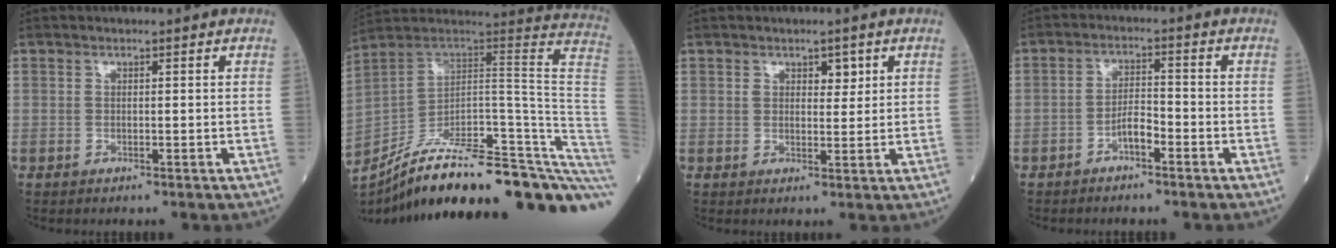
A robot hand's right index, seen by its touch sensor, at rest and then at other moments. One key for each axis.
{"total": 34.1, "fx": -26.1, "fy": 3.9, "fz": 21.6, "tx": -0.212, "ty": -0.016, "tz": -0.362}
{"total": 2.6, "fx": 1.3, "fy": 1.5, "fz": 1.6, "tx": -0.015, "ty": 0.001, "tz": 0.018}
{"total": 3.4, "fx": -2.1, "fy": 0.9, "fz": 2.5, "tx": -0.046, "ty": 0.009, "tz": -0.042}